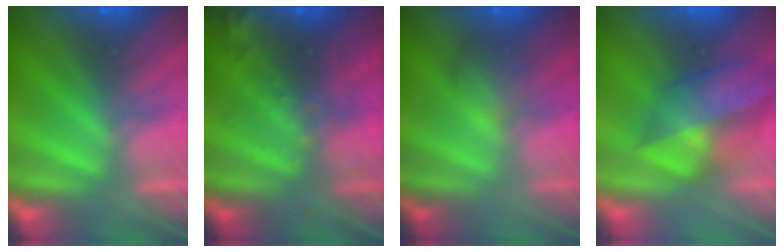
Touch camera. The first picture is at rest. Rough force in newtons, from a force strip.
{"total": 7.7}
{"total": 1.9}
{"total": 4.0}